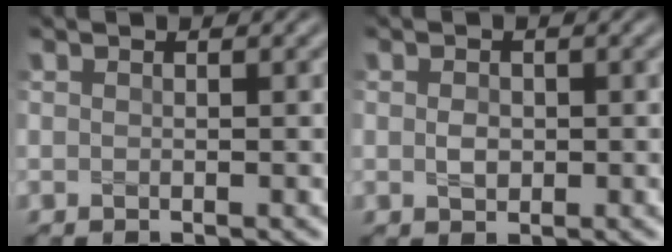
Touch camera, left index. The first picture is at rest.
{"total": 1.4, "force": [0.0, 1.0, 1.0], "torque": [-0.020, -0.002, 0.000]}